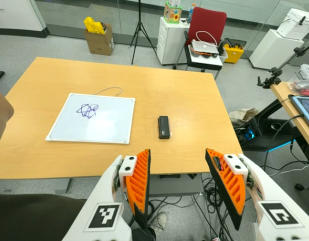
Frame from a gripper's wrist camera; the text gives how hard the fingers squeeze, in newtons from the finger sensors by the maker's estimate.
{"total": 0.0}